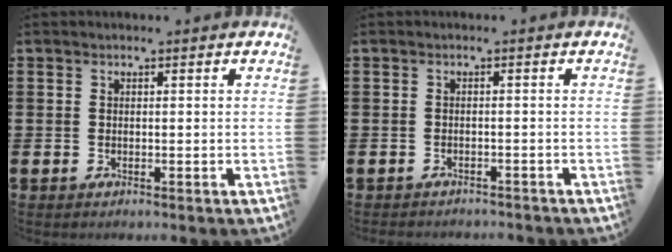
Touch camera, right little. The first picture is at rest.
{"total": 0.9, "force": [-0.9, 0.0, -0.1], "torque": [-0.002, 0.001, -0.019]}